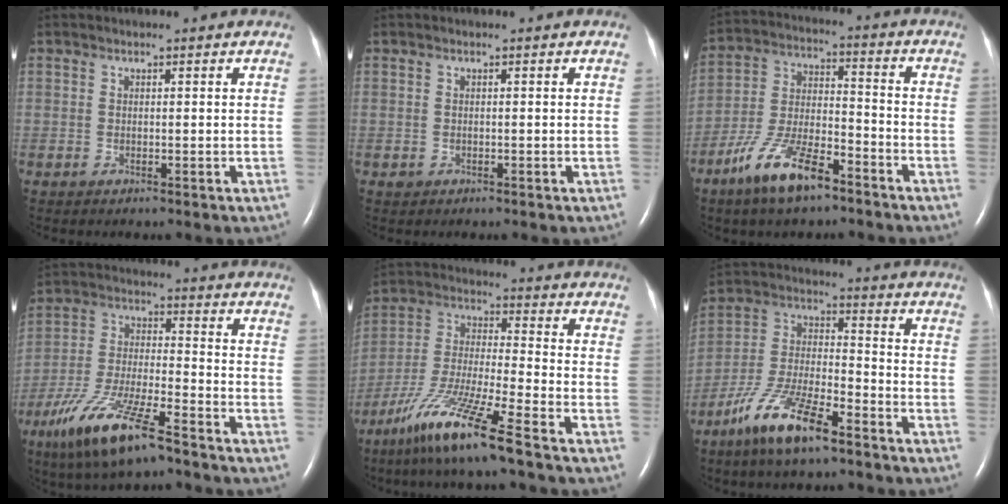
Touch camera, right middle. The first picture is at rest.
{"total": 0.5, "force": [-0.2, 0.5, 0.1], "torque": [-0.003, 0.003, -0.003]}
{"total": 12.1, "force": [-8.0, 3.4, 8.3], "torque": [-0.173, -0.003, -0.153]}
{"total": 14.1, "force": [-9.3, 2.5, 10.3], "torque": [-0.213, -0.024, -0.172]}
{"total": 14.0, "force": [-9.4, -0.4, 10.4], "torque": [-0.219, -0.034, -0.180]}
{"total": 13.2, "force": [-8.8, 2.9, 9.4], "torque": [-0.200, -0.012, -0.166]}